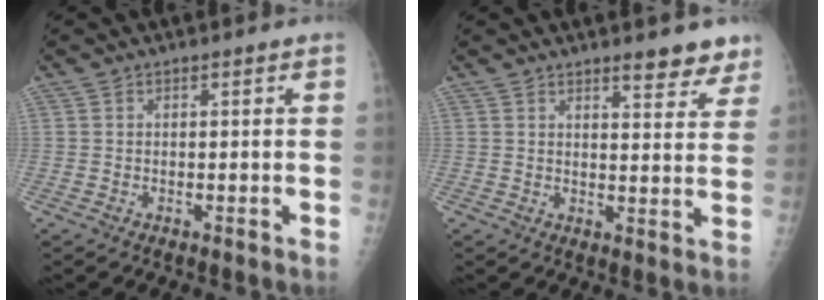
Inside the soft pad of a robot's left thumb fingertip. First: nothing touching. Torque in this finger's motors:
{"motor_torque": [0.02, 0.02, 0.06, 0.01, 0.00]}